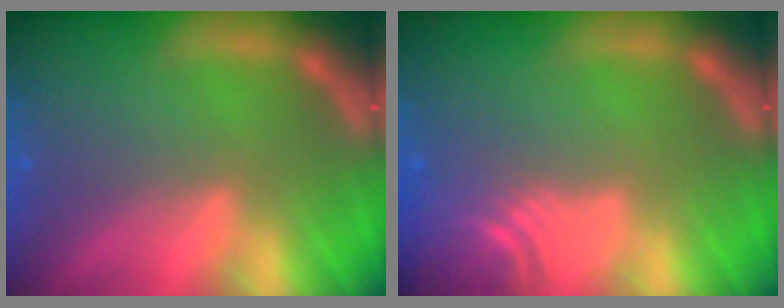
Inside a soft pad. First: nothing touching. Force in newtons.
{"total": 6.0}